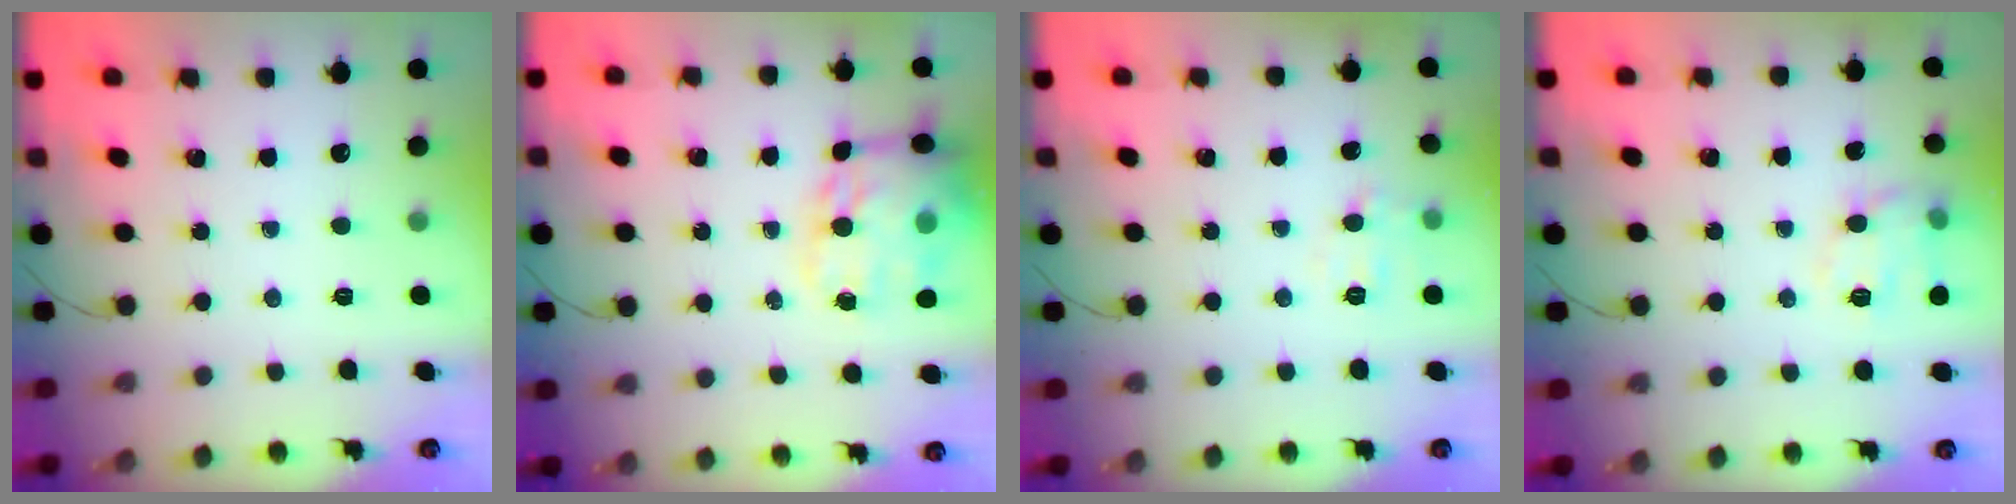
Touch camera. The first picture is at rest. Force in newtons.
{"total": 18.8, "press": 18.4, "slide": 3.7}
{"total": 5.4, "press": 5.2, "slide": 1.3}
{"total": 11.1, "press": 11.1, "slide": 0.2}